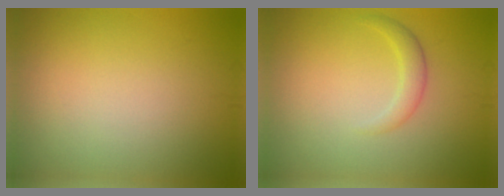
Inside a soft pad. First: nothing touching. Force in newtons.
{"total": 1.7, "press": 1.7, "slide": 0.1}